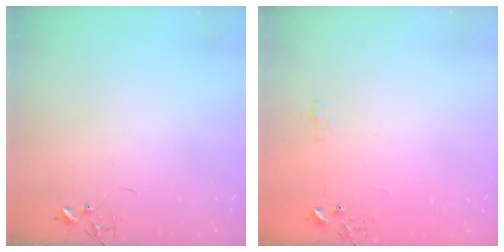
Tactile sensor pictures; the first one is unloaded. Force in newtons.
{"total": 6.8, "press": 6.8, "slide": 0.7}